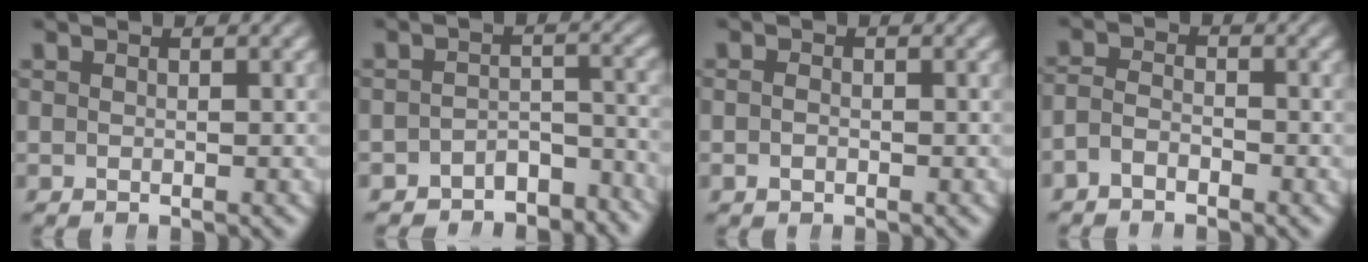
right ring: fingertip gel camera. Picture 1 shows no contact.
{"total": 5.4, "force": [-4.8, 2.2, 1.3], "torque": [-0.006, -0.015, -0.078]}
{"total": 1.1, "force": [-0.6, 0.7, 0.6], "torque": [-0.019, -0.008, -0.009]}
{"total": 2.9, "force": [-1.7, 2.1, 1.2], "torque": [-0.033, -0.016, -0.030]}